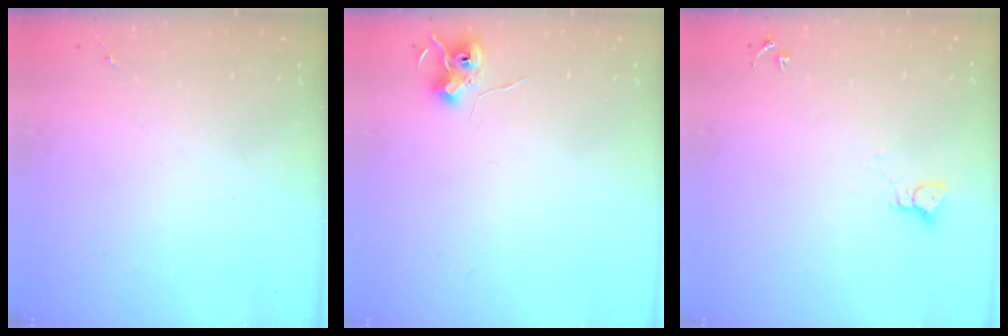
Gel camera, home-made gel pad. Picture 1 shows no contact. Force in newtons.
{"total": 6.9, "press": 6.9, "slide": 0.6}
{"total": 2.3, "press": 2.3, "slide": 0.2}